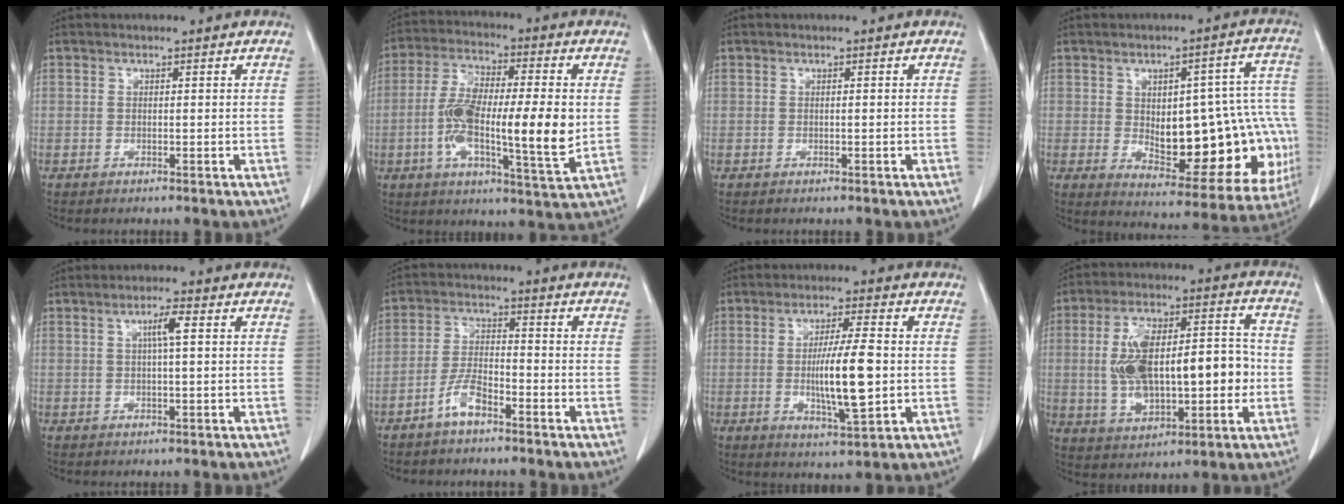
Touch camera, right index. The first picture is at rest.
{"total": 16.5, "force": [-1.3, 3.0, 16.2], "torque": [-0.292, -0.001, -0.027]}
{"total": 0.0}
{"total": 21.7, "force": [-2.3, 8.5, 19.9], "torque": [-0.189, 0.036, 0.004]}
{"total": 3.1, "force": [0.8, 0.1, 3.0], "torque": [-0.053, 0.004, 0.012]}
{"total": 5.1, "force": [-3.5, 1.3, 3.4], "torque": [-0.077, 0.006, -0.069]}
{"total": 9.8, "force": [-0.8, 1.0, 9.7], "torque": [-0.168, -0.011, -0.015]}
{"total": 17.6, "force": [-0.9, 7.1, 16.1], "torque": [-0.288, 0.030, -0.003]}